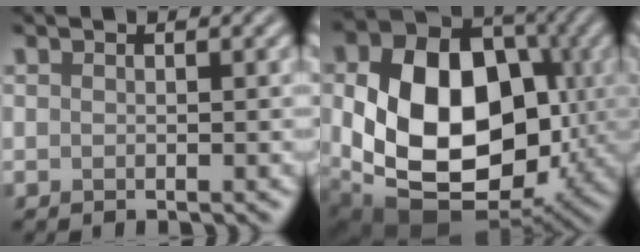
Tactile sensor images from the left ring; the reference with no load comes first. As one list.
[{"total": 15.6, "force": [-0.8, 10.8, 11.2], "torque": [-0.197, -0.018, -0.013]}]